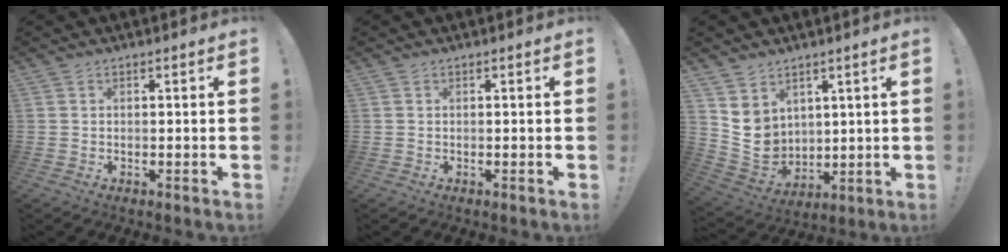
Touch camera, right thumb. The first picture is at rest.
{"total": 0.0}
{"total": 8.1, "force": [3.7, 6.8, 2.5], "torque": [-0.058, -0.039, 0.081]}